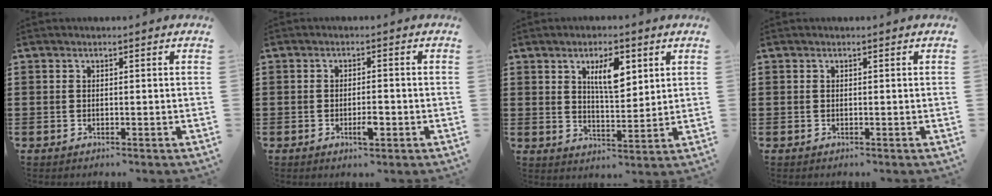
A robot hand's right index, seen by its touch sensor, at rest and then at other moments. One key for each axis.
{"total": 3.0, "fx": -1.2, "fy": 0.8, "fz": 2.6, "tx": -0.052, "ty": -0.002, "tz": -0.024}
{"total": 6.5, "fx": 2.8, "fy": 2.5, "fz": 5.2, "tx": -0.095, "ty": 0.002, "tz": 0.043}
{"total": 0.0}